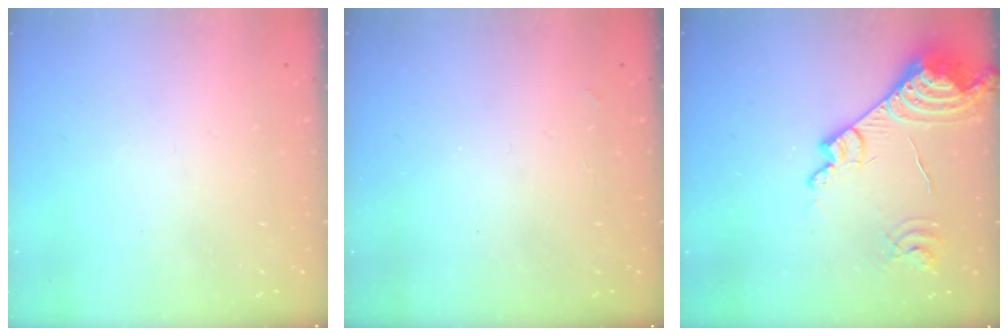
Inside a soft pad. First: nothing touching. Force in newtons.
{"total": 1.1, "press": 1.0, "slide": 0.3}
{"total": 17.2, "press": 17.1, "slide": 1.9}